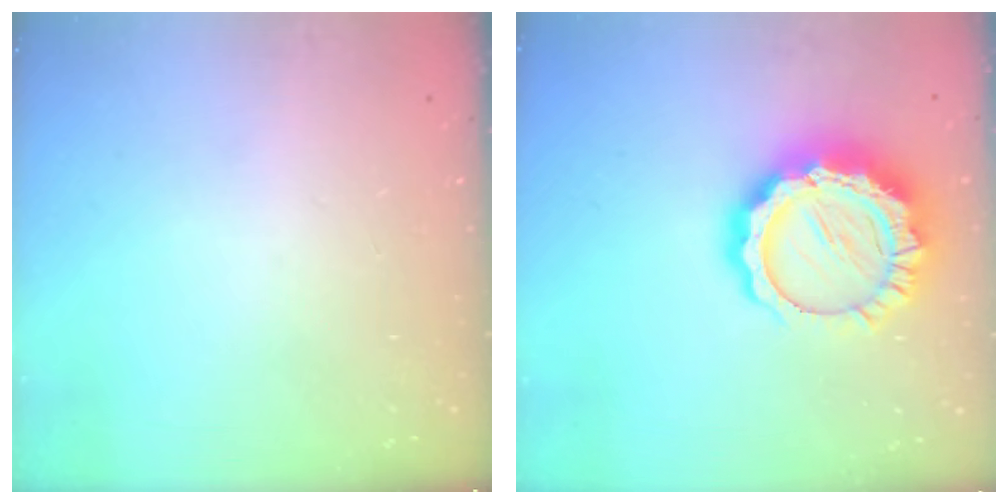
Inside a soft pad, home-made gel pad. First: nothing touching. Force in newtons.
{"total": 16.4, "press": 16.3, "slide": 1.4}